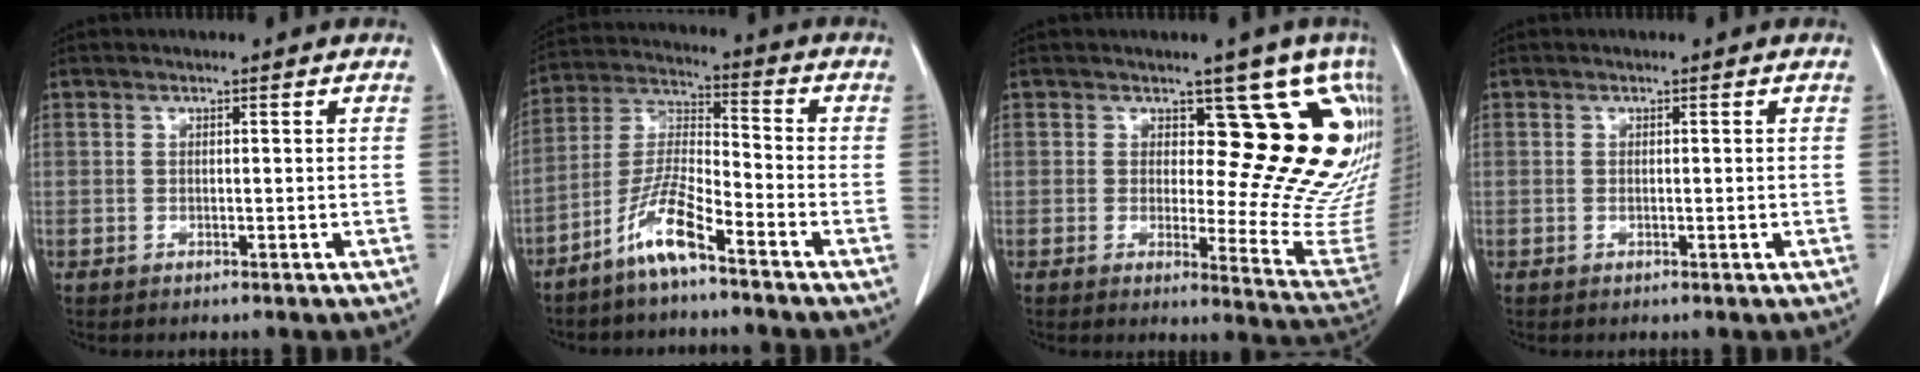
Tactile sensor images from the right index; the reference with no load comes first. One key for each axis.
{"total": 8.9, "fx": -6.0, "fy": 0.8, "fz": 6.5, "tx": -0.142, "ty": -0.011, "tz": -0.125}
{"total": 16.6, "fx": 9.0, "fy": 6.4, "fz": 12.3, "tx": -0.132, "ty": -0.024, "tz": 0.088}
{"total": 0.6, "fx": -0.1, "fy": 0.1, "fz": 0.5, "tx": -0.012, "ty": -0.002, "tz": 0.001}